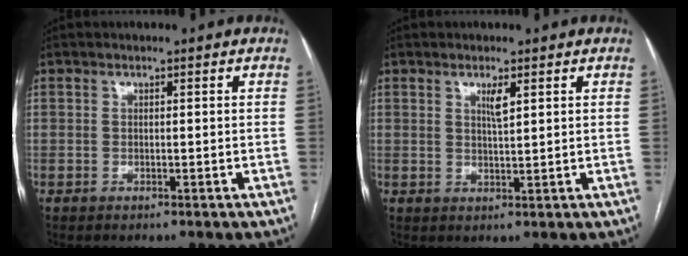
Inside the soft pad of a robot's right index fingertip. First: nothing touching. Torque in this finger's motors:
{"motor_torque": [0.33, 0.26, 0.03, 0.05]}